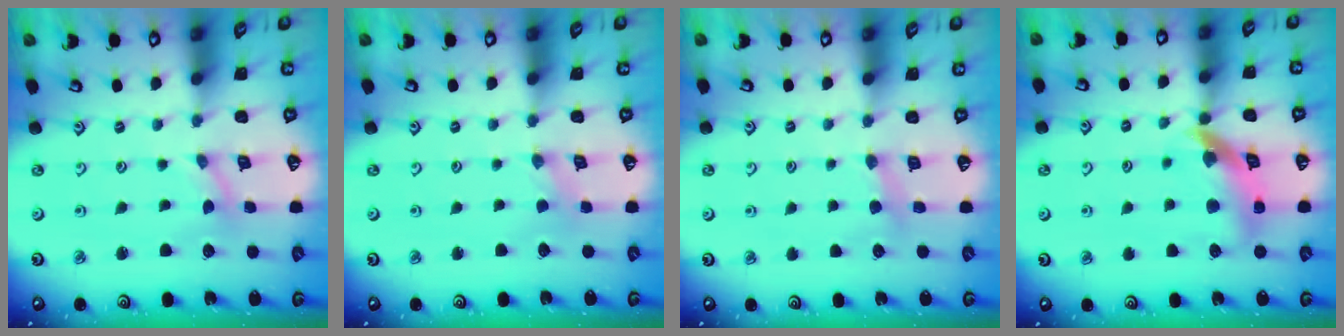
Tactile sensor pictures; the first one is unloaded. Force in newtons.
{"total": 0.0}
{"total": 4.5, "press": 4.4, "slide": 0.8}
{"total": 13.2, "press": 13.1, "slide": 1.8}